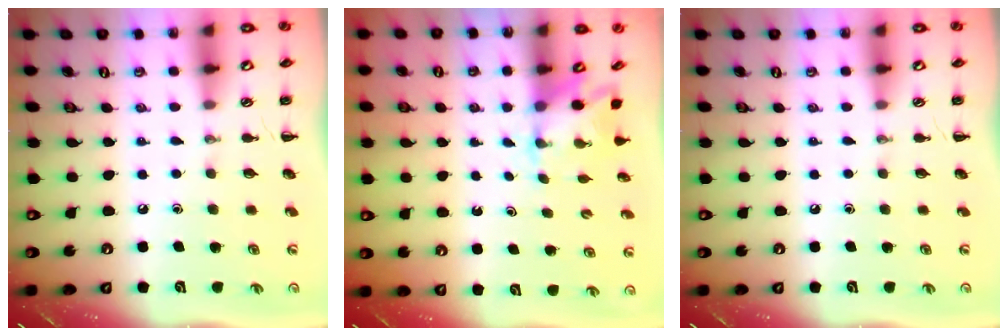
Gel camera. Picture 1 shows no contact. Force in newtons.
{"total": 2.6, "press": 2.4, "slide": 1.1}
{"total": 0.0}